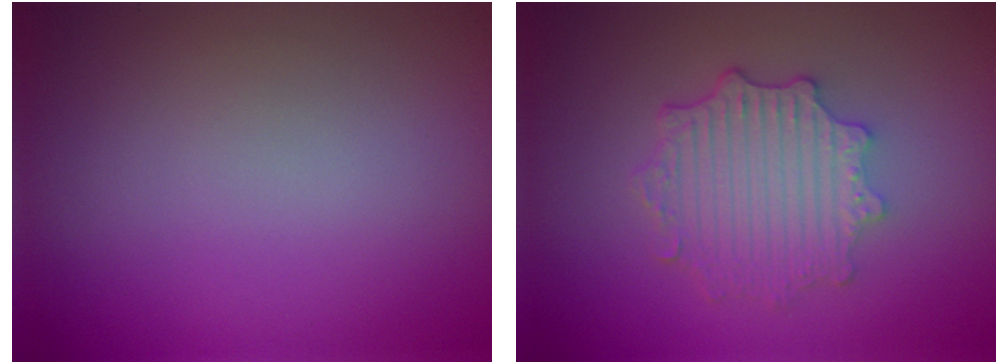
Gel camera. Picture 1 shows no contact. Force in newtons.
{"total": 4.5, "press": 3.6, "slide": 2.7}